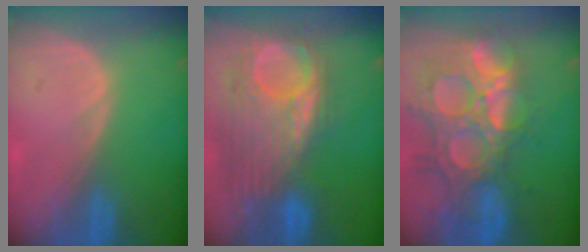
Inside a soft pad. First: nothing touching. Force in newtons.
{"total": 11.7, "press": 10.3, "slide": 5.5}
{"total": 14.8, "press": 12.3, "slide": 8.3}